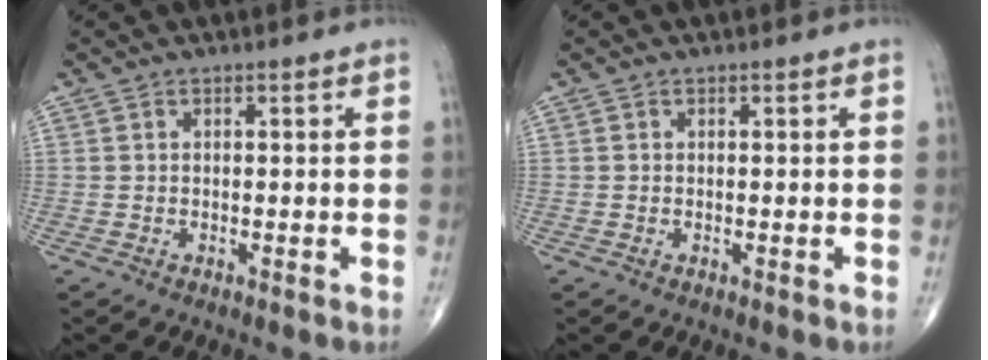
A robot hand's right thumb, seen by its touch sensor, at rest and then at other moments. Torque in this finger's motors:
{"motor_torque": [-0.30, -0.09, 0.24, -0.14, 0.02]}